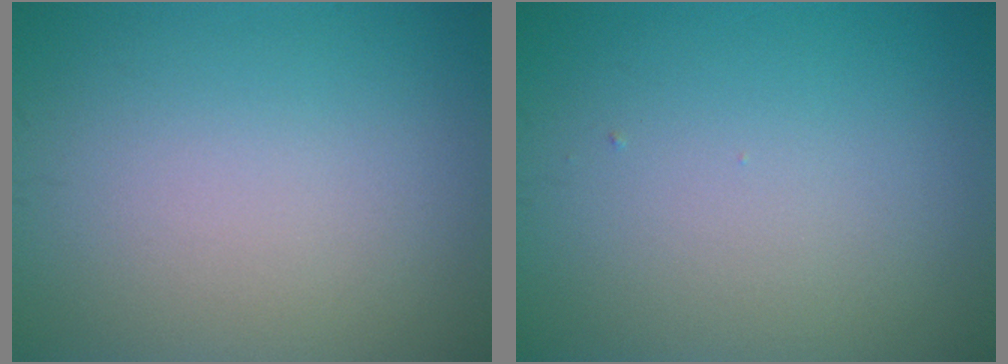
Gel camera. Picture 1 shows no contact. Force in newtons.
{"total": 0.0}